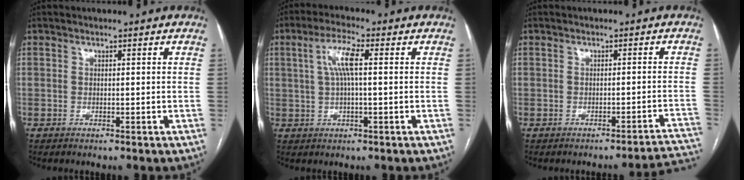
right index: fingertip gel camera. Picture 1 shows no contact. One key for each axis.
{"total": 5.9, "fx": 1.1, "fy": 1.2, "fz": 5.7, "tx": -0.117, "ty": 0.015, "tz": 0.024}
{"total": 7.4, "fx": -7.4, "fy": -0.4, "fz": 0.8, "tx": 0.019, "ty": 0.016, "tz": -0.084}